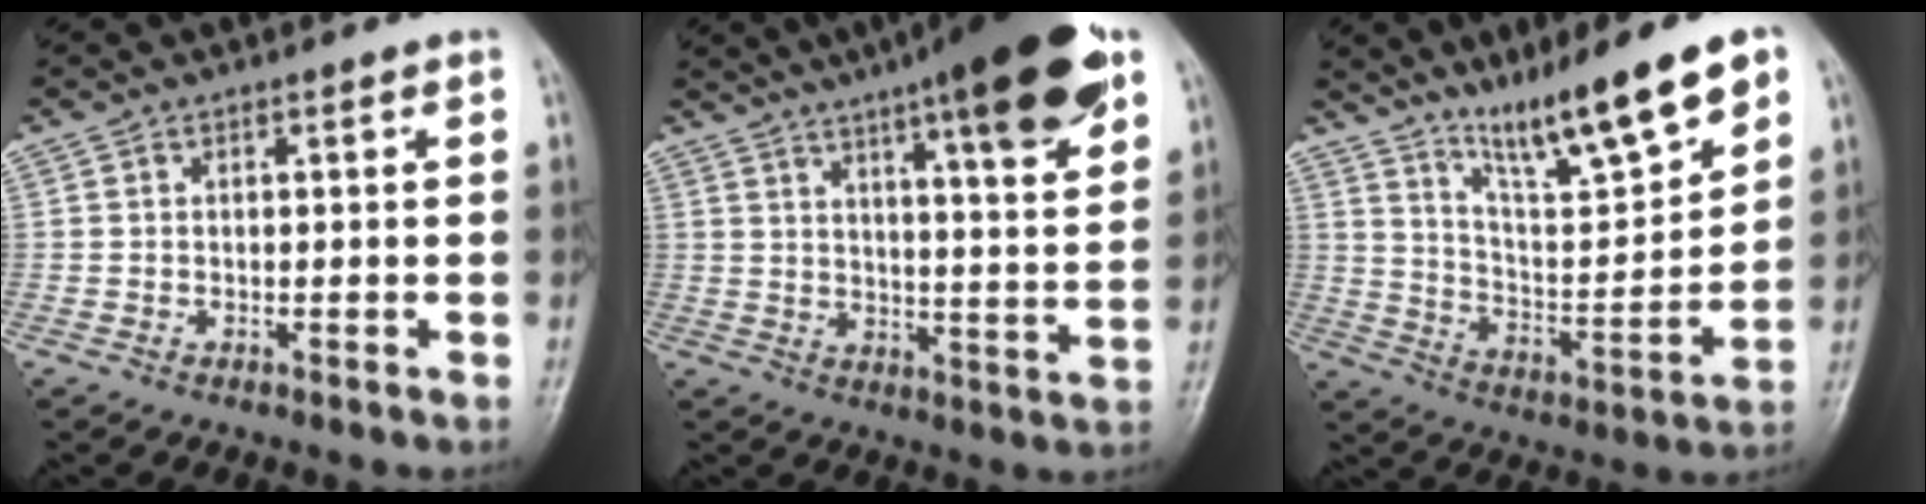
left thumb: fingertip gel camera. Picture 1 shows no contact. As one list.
[{"total": 20.7, "force": [12.4, 3.7, 16.1], "torque": [-0.218, -0.034, 0.174]}, {"total": 16.7, "force": [11.5, 2.8, 11.7], "torque": [-0.173, -0.065, 0.204]}]